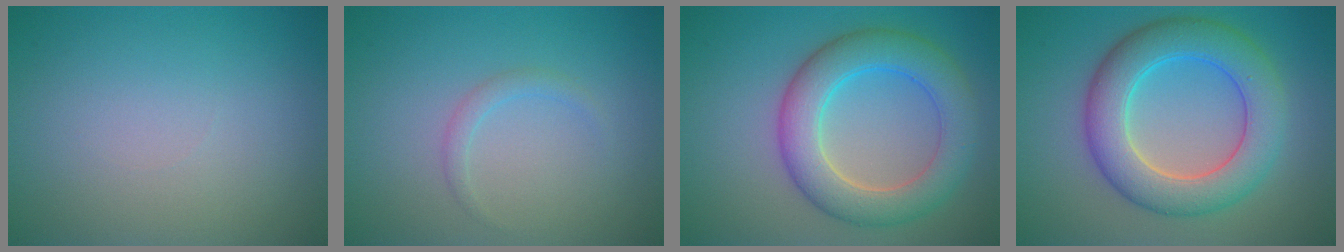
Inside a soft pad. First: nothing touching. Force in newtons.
{"total": 1.1, "press": 1.1, "slide": 0.1}
{"total": 6.6, "press": 6.6, "slide": 0.3}
{"total": 7.5, "press": 7.5, "slide": 0.2}